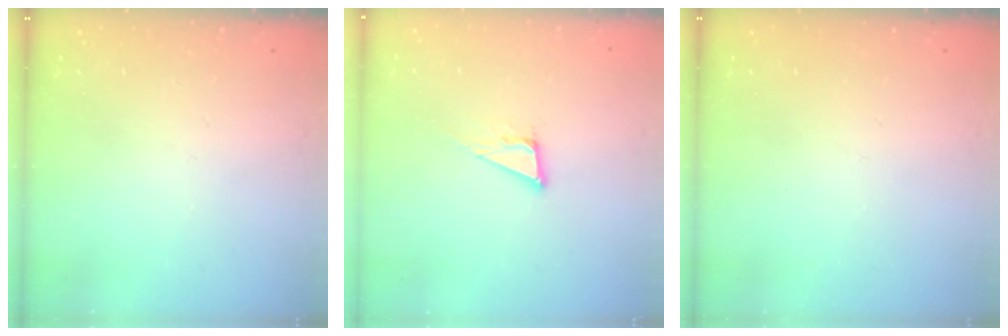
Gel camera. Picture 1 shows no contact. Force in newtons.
{"total": 7.2, "press": 6.8, "slide": 2.6}
{"total": 0.0}